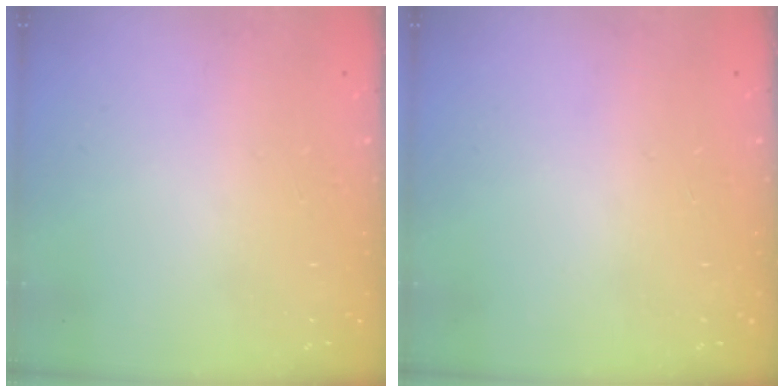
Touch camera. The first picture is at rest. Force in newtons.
{"total": 0.0}